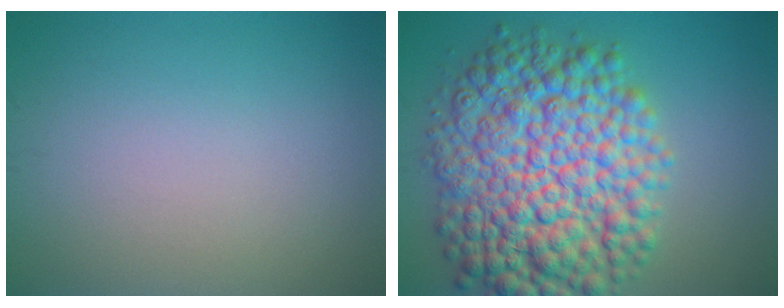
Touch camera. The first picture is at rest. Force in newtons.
{"total": 13.2, "press": 13.2, "slide": 0.2}